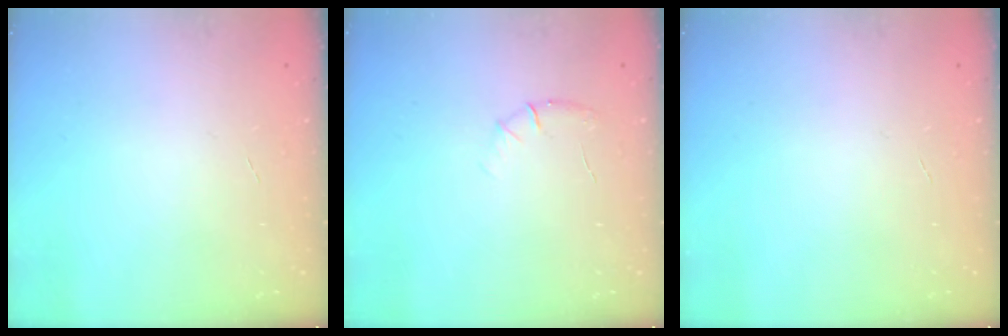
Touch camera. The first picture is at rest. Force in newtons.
{"total": 5.5, "press": 5.2, "slide": 1.6}
{"total": 0.0}